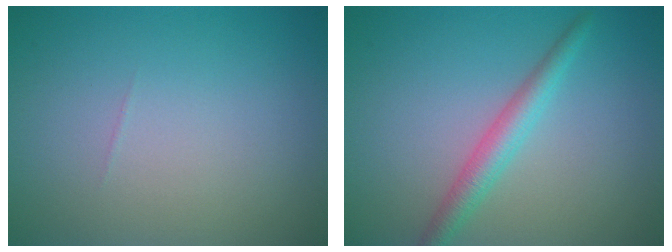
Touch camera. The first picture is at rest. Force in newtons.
{"total": 2.7, "press": 2.7, "slide": 0.1}